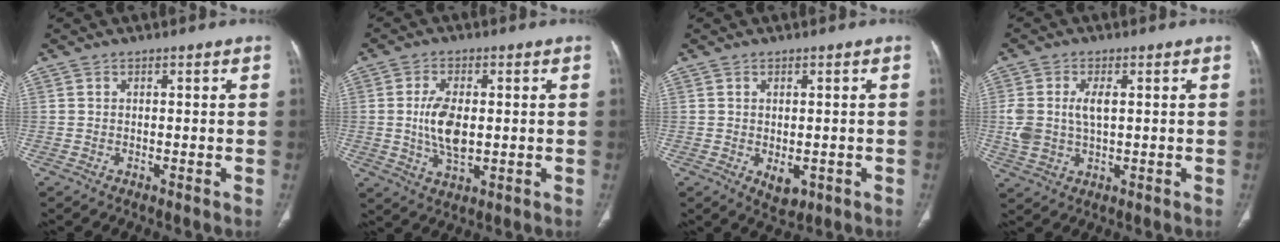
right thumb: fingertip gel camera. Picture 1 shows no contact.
{"total": 8.1, "force": [0.1, 4.2, 6.9], "torque": [-0.134, -0.006, 0.005]}
{"total": 3.7, "force": [-0.9, 2.3, 2.8], "torque": [-0.033, -0.003, 0.001]}
{"total": 6.8, "force": [0.8, 3.8, 5.6], "torque": [-0.125, 0.005, 0.021]}